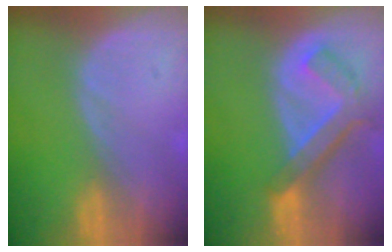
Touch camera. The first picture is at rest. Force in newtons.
{"total": 7.6, "press": 6.6, "slide": 3.8}